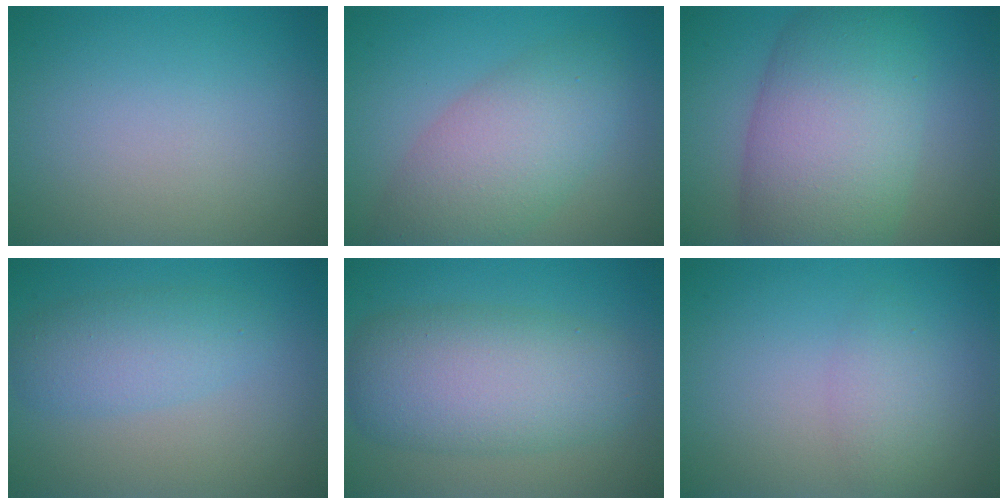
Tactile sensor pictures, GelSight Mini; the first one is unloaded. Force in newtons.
{"total": 6.5, "press": 6.5, "slide": 0.2}
{"total": 11.0, "press": 11.0, "slide": 0.4}
{"total": 3.5, "press": 3.5, "slide": 0.2}
{"total": 7.9, "press": 7.9, "slide": 0.0}
{"total": 1.9, "press": 1.9, "slide": 0.1}